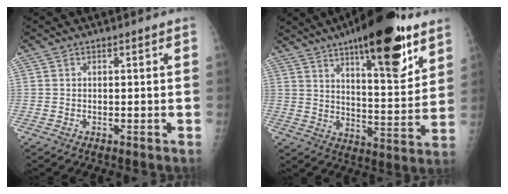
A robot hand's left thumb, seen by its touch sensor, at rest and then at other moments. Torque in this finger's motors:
{"motor_torque": [2.43, 1.02, 1.72, -1.05, 0.17]}